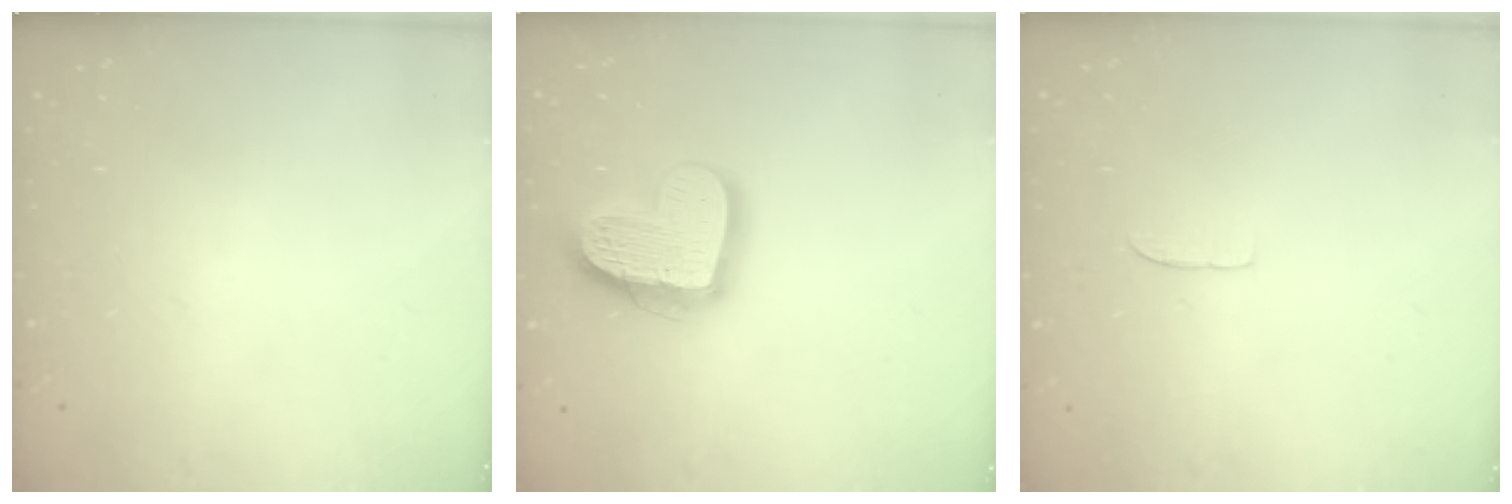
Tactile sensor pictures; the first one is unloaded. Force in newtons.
{"total": 17.8, "press": 17.7, "slide": 1.9}
{"total": 3.1, "press": 3.1, "slide": 0.2}